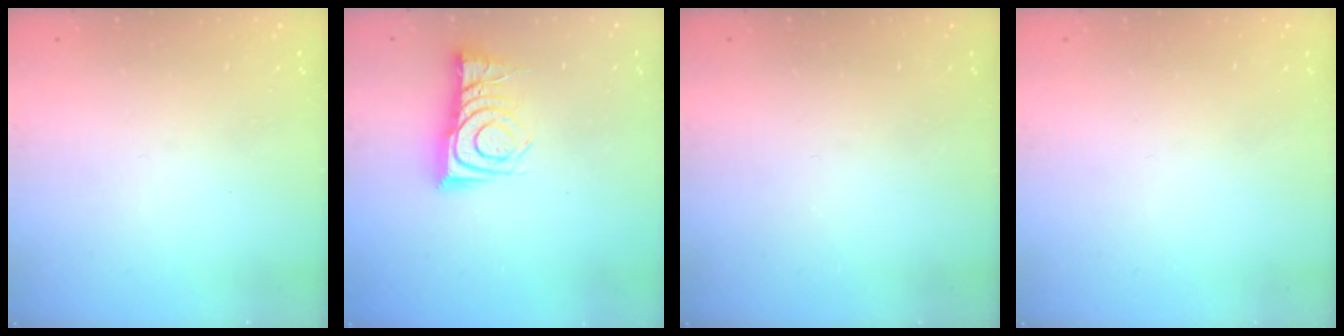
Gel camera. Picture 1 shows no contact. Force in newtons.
{"total": 11.2, "press": 11.2, "slide": 0.5}
{"total": 0.0}
{"total": 1.5, "press": 1.5, "slide": 0.1}